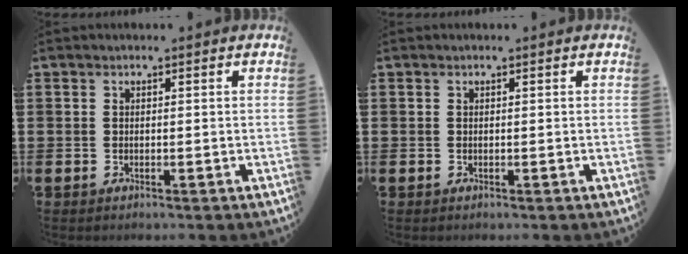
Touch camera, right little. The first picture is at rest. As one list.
[{"total": 0.0}]